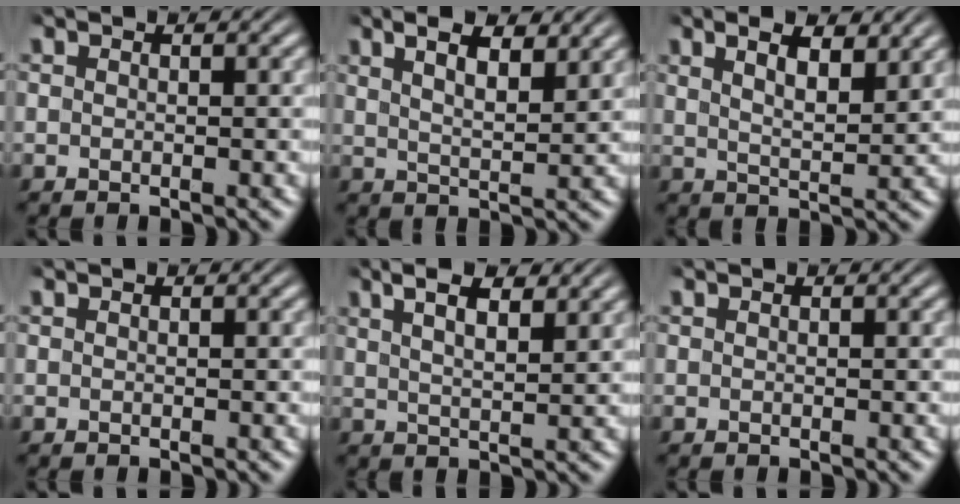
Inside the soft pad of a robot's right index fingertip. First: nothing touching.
{"total": 7.2, "force": [4.0, 3.7, 4.8], "torque": [-0.051, 0.022, 0.048]}
{"total": 6.4, "force": [3.5, 3.3, 4.3], "torque": [-0.043, 0.017, 0.041]}
{"total": 0.0}
{"total": 6.0, "force": [3.7, 2.5, 4.0], "torque": [-0.048, 0.020, 0.050]}
{"total": 0.8, "force": [-0.1, -0.7, -0.3], "torque": [0.010, -0.010, 0.006]}